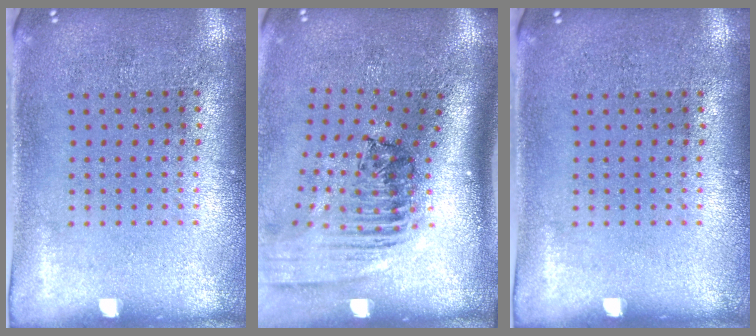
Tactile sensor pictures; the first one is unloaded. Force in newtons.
{"total": 2.6, "press": 1.8, "slide": 1.8}
{"total": 0.0}